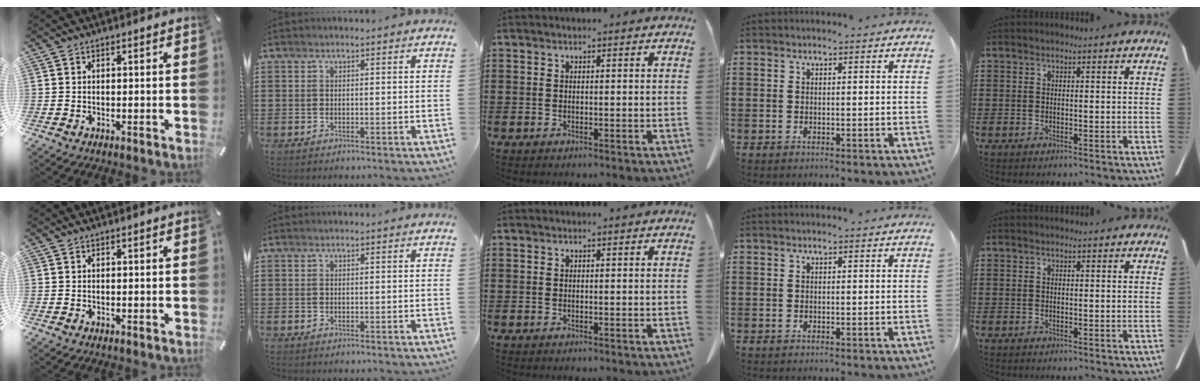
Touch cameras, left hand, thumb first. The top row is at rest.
{}